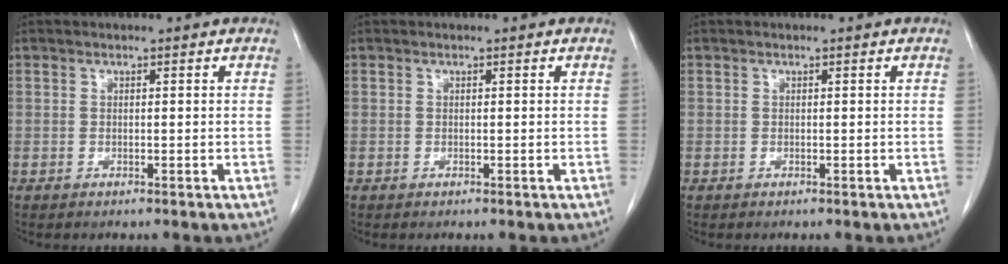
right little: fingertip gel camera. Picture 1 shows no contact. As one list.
[{"total": 0.0}, {"total": 0.0}]